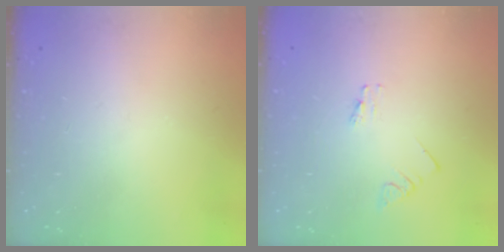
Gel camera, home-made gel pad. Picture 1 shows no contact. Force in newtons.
{"total": 0.7, "press": 0.7, "slide": 0.1}